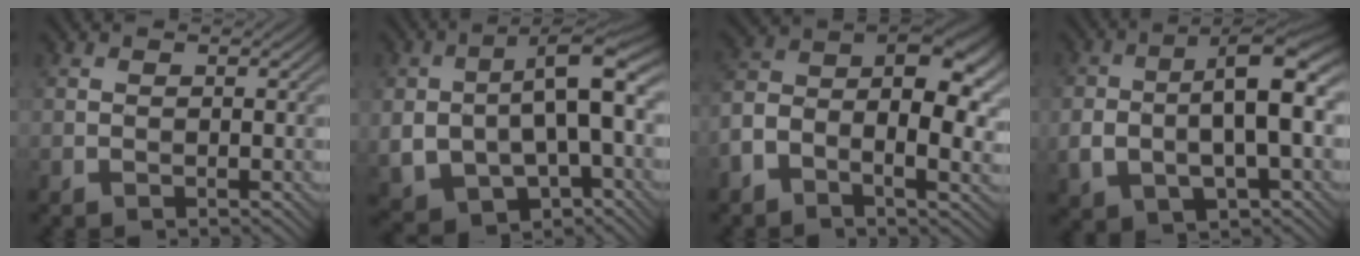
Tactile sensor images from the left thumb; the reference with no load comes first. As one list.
[{"total": 14.1, "force": [-1.6, 8.3, 11.3], "torque": [-0.214, -0.024, -0.011]}, {"total": 12.7, "force": [-2.3, 7.3, 10.1], "torque": [-0.176, -0.004, -0.049]}, {"total": 11.2, "force": [-1.3, 5.4, 9.7], "torque": [-0.180, -0.001, -0.020]}]